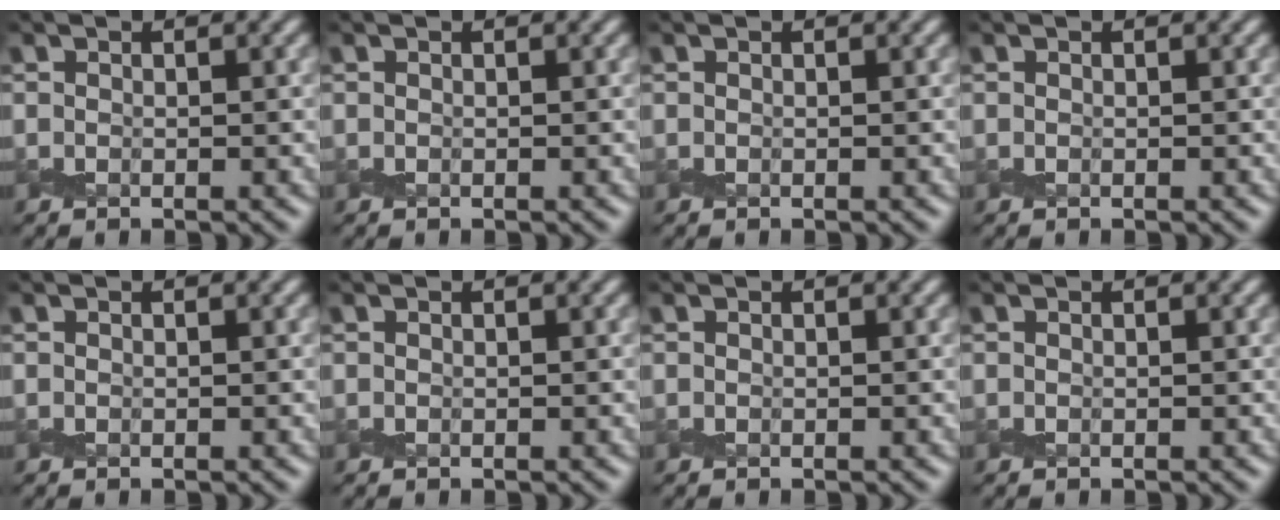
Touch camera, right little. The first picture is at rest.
{"total": 0.0}
{"total": 0.0}
{"total": 0.0}
{"total": 0.0}
{"total": 0.0}
{"total": 0.0}
{"total": 0.0}